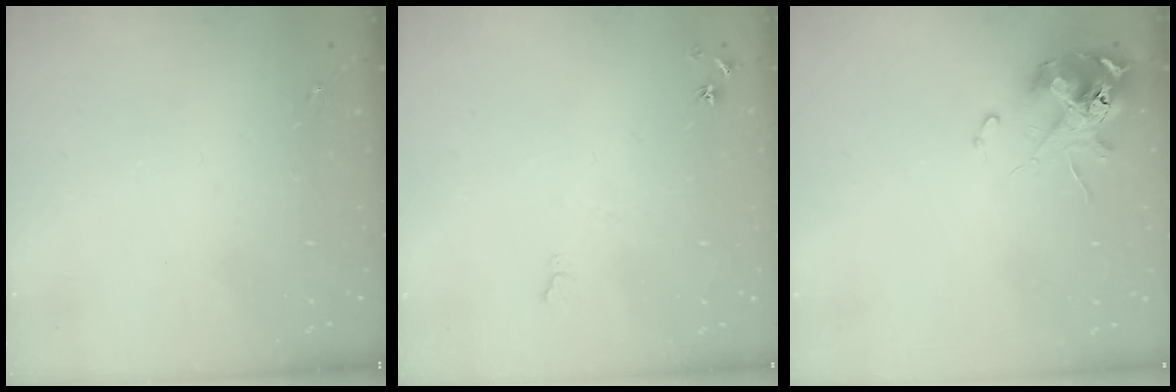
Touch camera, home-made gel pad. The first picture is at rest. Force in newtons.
{"total": 6.5, "press": 6.4, "slide": 0.8}
{"total": 11.3, "press": 11.2, "slide": 1.5}